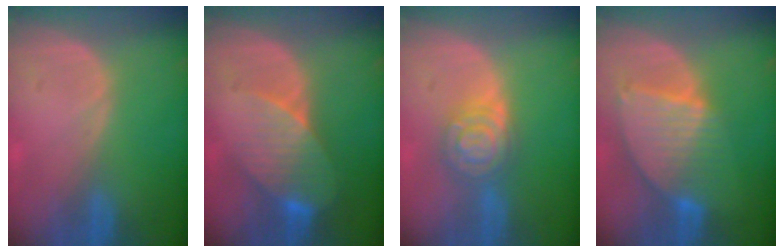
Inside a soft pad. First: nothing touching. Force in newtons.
{"total": 8.3, "press": 7.3, "slide": 3.9}
{"total": 6.7, "press": 6.7, "slide": 0.4}
{"total": 8.6, "press": 7.5, "slide": 4.1}